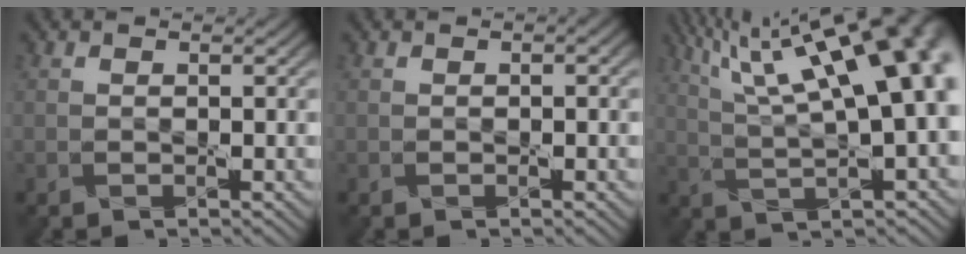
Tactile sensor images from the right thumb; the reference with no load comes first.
{"total": 0.7, "force": [0.1, 0.3, 0.6], "torque": [-0.010, 0.003, 0.003]}
{"total": 19.2, "force": [7.3, 6.2, 16.7], "torque": [-0.243, 0.066, 0.110]}